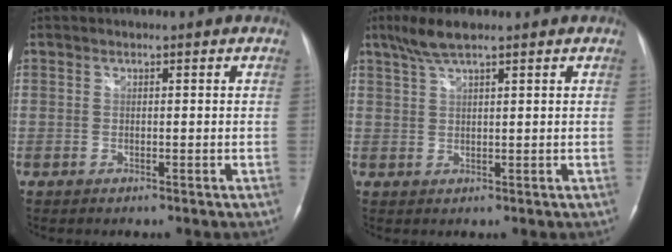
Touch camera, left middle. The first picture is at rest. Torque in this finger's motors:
{"motor_torque": [0.44, -0.29, 0.00, 0.06]}